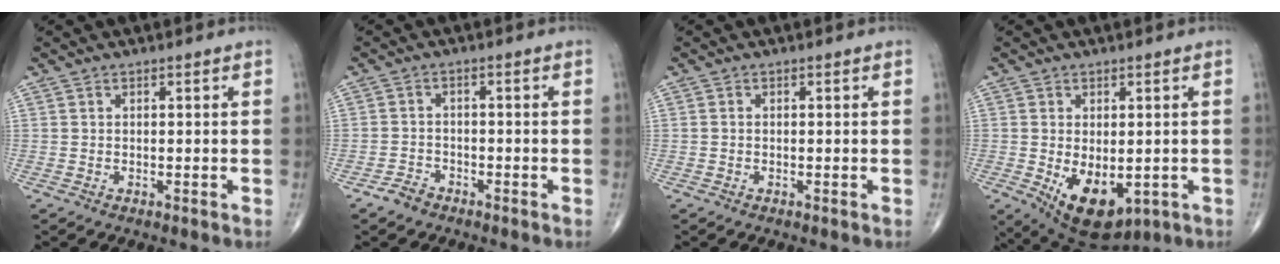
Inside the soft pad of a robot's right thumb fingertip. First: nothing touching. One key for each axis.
{"total": 2.8, "fx": -2.1, "fy": 1.6, "fz": 0.7, "tx": -0.014, "ty": 0.011, "tz": -0.039}
{"total": 0.0}
{"total": 11.1, "fx": -2.5, "fy": 6.3, "fz": 8.8, "tx": -0.124, "ty": -0.012, "tz": -0.016}